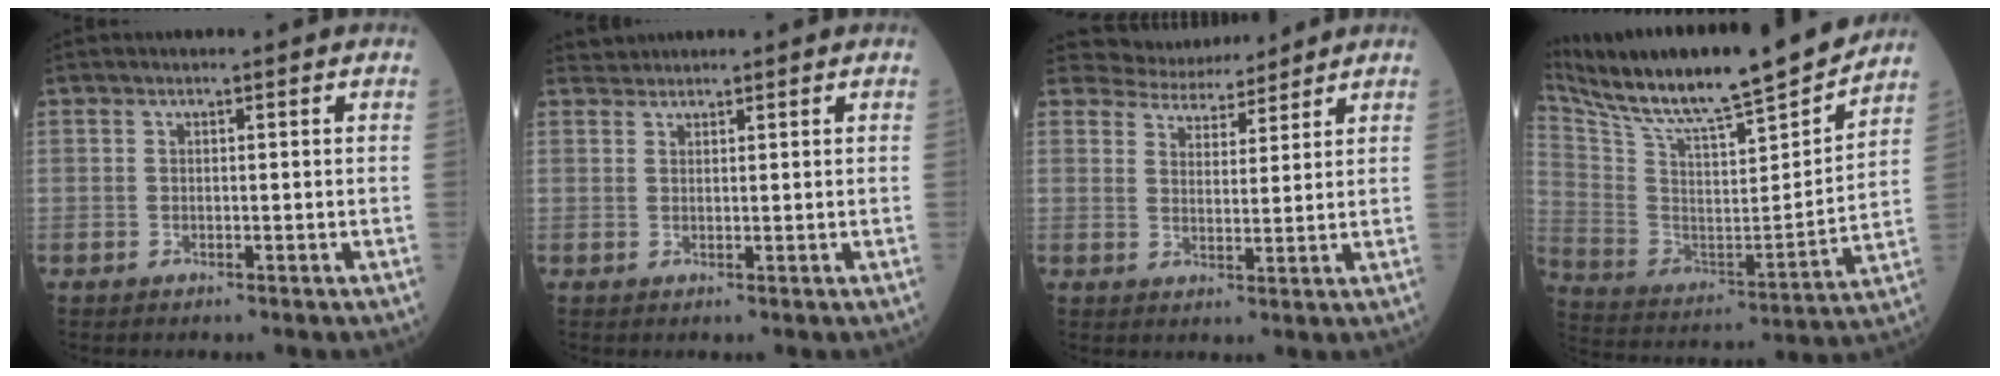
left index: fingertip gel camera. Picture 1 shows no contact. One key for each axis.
{"total": 1.5, "fx": 1.4, "fy": 0.1, "fz": -0.5, "tx": 0.001, "ty": 0.011, "tz": 0.030}
{"total": 7.4, "fx": 7.1, "fy": 1.9, "fz": 0.2, "tx": -0.009, "ty": 0.014, "tz": 0.114}
{"total": 26.1, "fx": 22.7, "fy": 2.6, "fz": 12.7, "tx": -0.238, "ty": -0.033, "tz": 0.356}